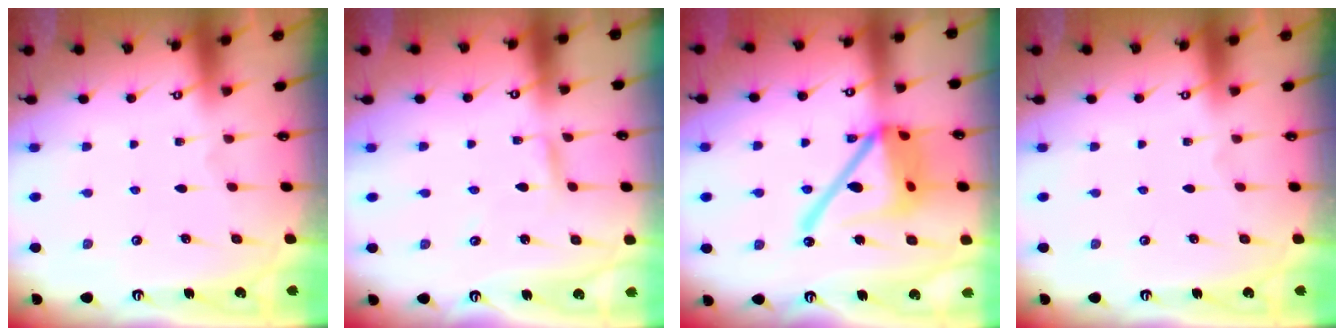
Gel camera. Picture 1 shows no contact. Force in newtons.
{"total": 2.6, "press": 2.6, "slide": 0.1}
{"total": 20.3, "press": 20.2, "slide": 2.1}
{"total": 0.0}